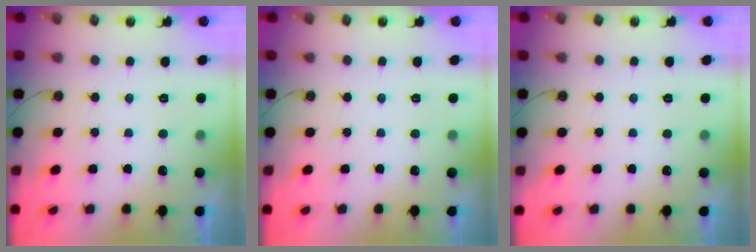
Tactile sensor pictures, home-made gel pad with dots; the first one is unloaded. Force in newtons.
{"total": 0.0}
{"total": 0.0}